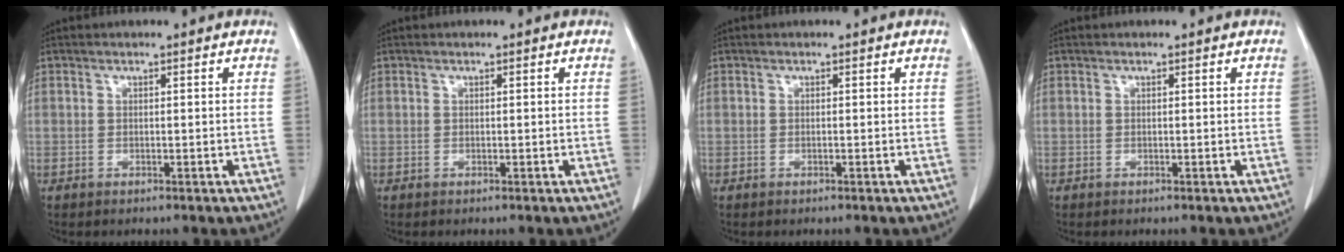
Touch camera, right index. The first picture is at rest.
{"total": 0.0}
{"total": 0.0}
{"total": 0.0}